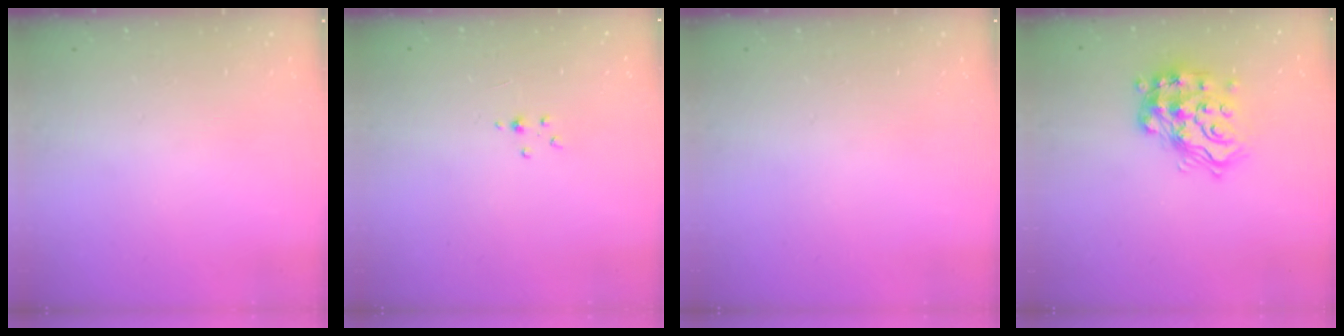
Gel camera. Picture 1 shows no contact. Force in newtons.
{"total": 1.5, "press": 1.5, "slide": 0.2}
{"total": 0.0}
{"total": 20.8, "press": 20.8, "slide": 1.4}